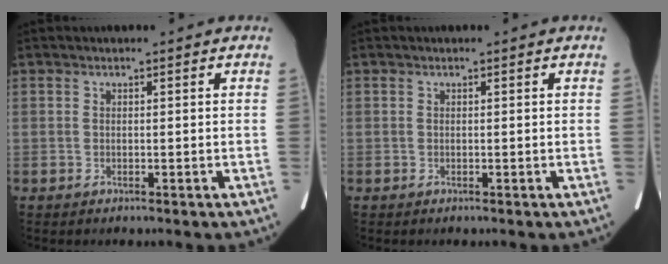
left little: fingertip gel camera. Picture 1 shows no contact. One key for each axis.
{"total": 0.0}